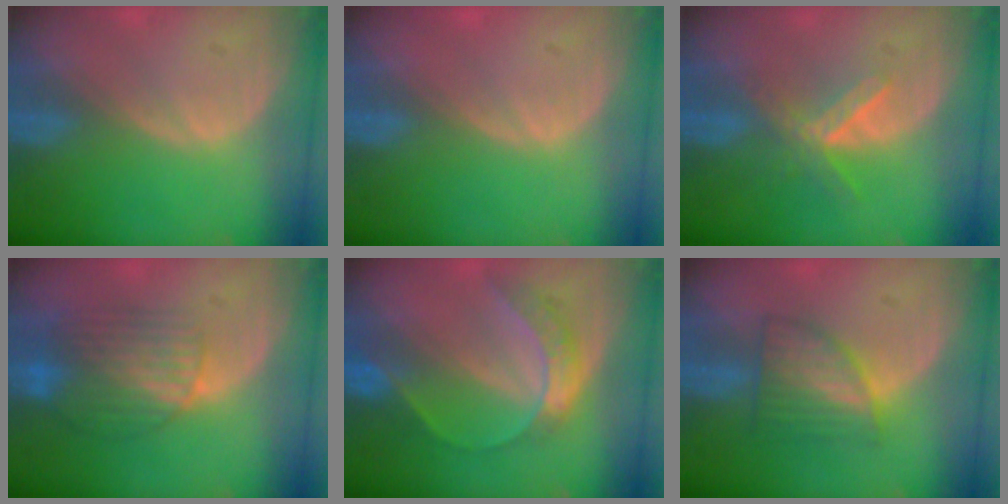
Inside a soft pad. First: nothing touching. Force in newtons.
{"total": 0.5, "press": 0.1, "slide": 0.5}
{"total": 5.7, "press": 5.0, "slide": 2.8}
{"total": 8.3, "press": 7.2, "slide": 4.1}
{"total": 6.9, "press": 5.7, "slide": 3.9}
{"total": 5.9, "press": 5.7, "slide": 1.5}